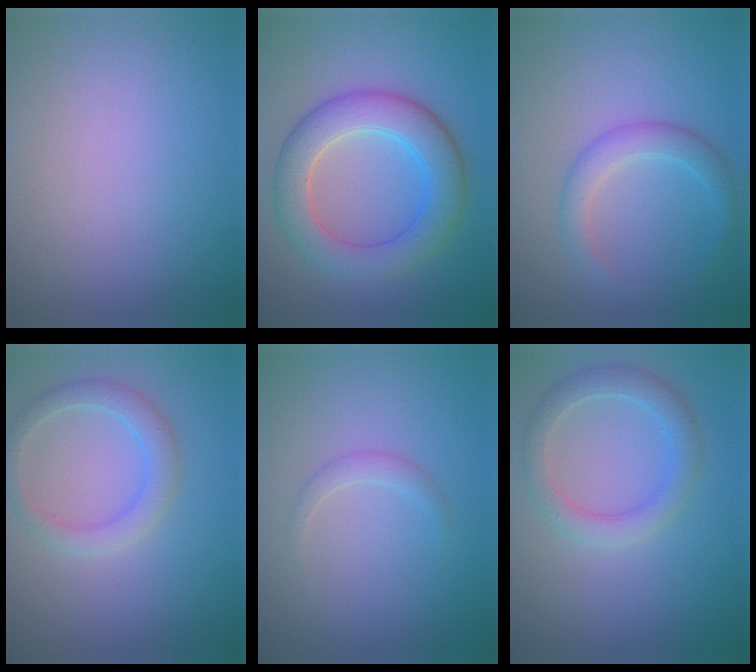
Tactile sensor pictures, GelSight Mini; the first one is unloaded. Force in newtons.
{"total": 6.7, "press": 6.7, "slide": 0.1}
{"total": 2.8, "press": 2.7, "slide": 0.2}
{"total": 2.7, "press": 2.7, "slide": 0.2}
{"total": 1.1, "press": 1.1, "slide": 0.1}
{"total": 3.1, "press": 3.1, "slide": 0.1}